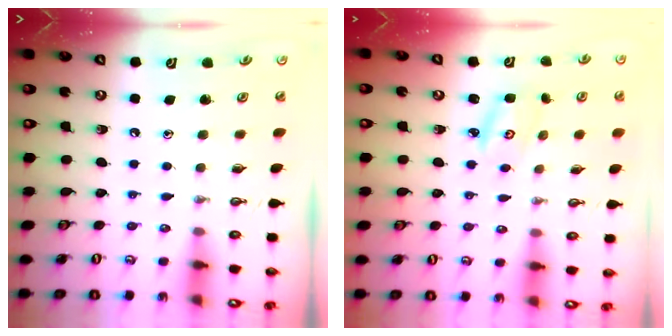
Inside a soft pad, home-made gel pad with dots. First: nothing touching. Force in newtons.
{"total": 2.9, "press": 2.9, "slide": 0.4}